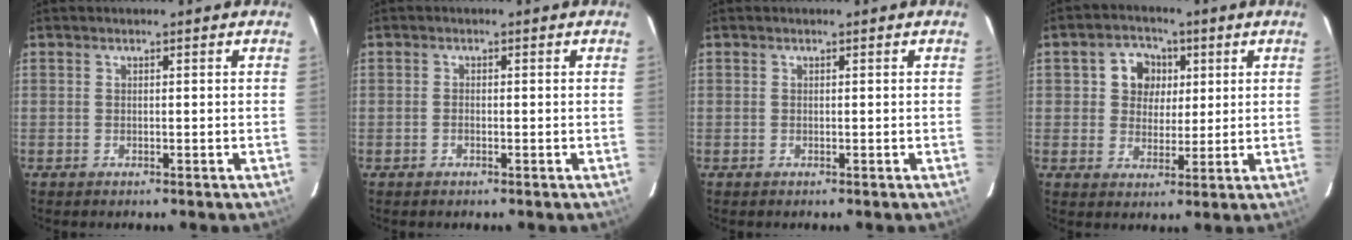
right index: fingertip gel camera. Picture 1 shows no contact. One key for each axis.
{"total": 1.0, "fx": -0.5, "fy": 0.5, "fz": 0.7, "tx": -0.015, "ty": 0.002, "tz": -0.010}
{"total": 0.0}
{"total": 7.1, "fx": 1.8, "fy": 6.2, "fz": 2.9, "tx": -0.054, "ty": 0.018, "tz": 0.030}